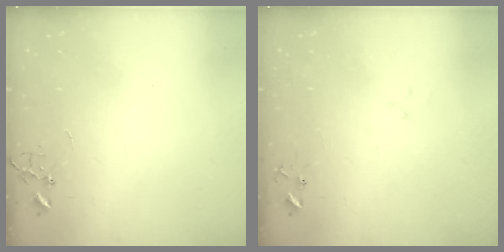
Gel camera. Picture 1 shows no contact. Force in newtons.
{"total": 7.8, "press": 7.8, "slide": 0.7}